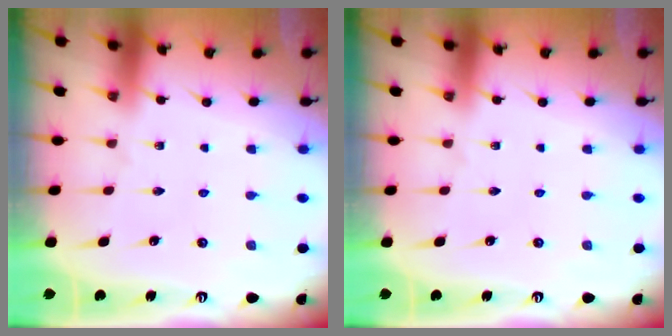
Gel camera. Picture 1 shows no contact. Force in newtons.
{"total": 0.0}